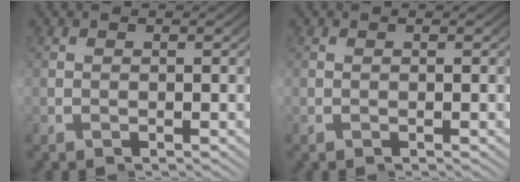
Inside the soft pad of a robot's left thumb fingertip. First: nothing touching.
{"total": 0.0}